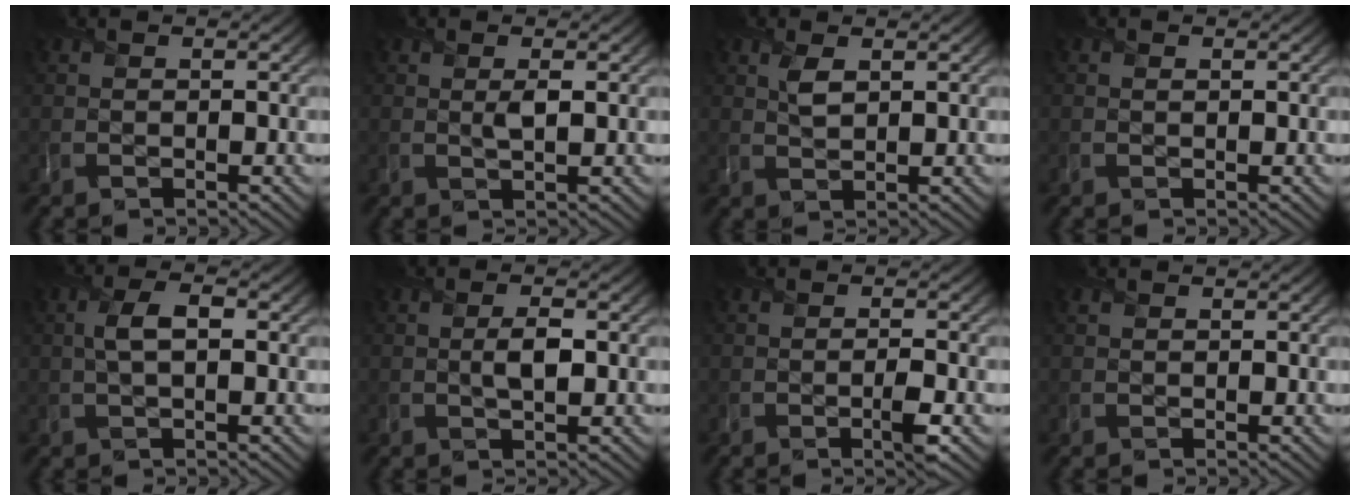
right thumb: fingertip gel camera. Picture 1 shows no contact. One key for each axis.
{"total": 1.3, "fx": 0.4, "fy": 0.3, "fz": 1.2, "tx": -0.024, "ty": -0.002, "tz": 0.007}
{"total": 2.2, "fx": 1.1, "fy": 1.0, "fz": 1.6, "tx": -0.037, "ty": 0.000, "tz": 0.023}
{"total": 0.0}
{"total": 3.4, "fx": 0.4, "fy": 1.3, "fz": 3.1, "tx": -0.066, "ty": 0.006, "tz": 0.004}
{"total": 2.5, "fx": 0.0, "fy": 0.9, "fz": 2.3, "tx": -0.047, "ty": 0.000, "tz": 0.001}
{"total": 2.1, "fx": -0.9, "fy": 0.3, "fz": 1.9, "tx": -0.031, "ty": 0.001, "tz": -0.018}
{"total": 0.0}